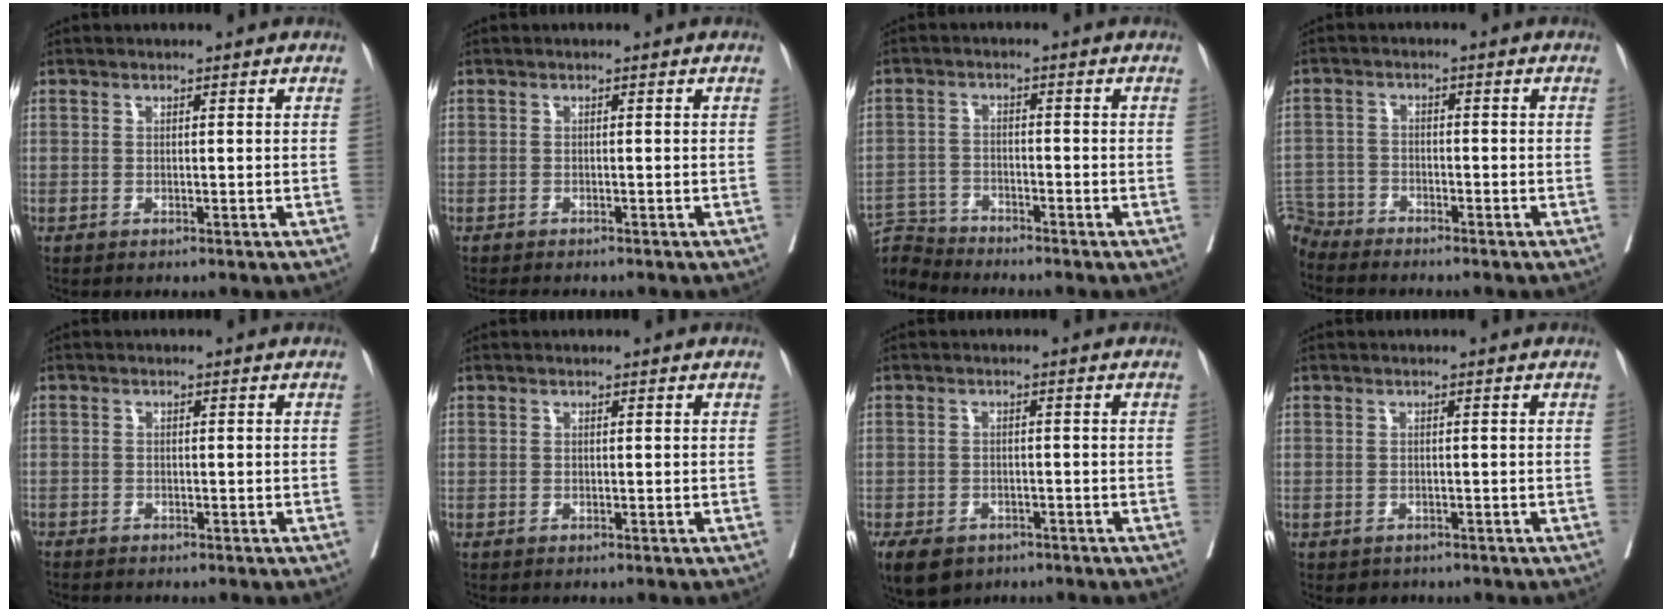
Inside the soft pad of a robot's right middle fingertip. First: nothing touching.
{"total": 3.0, "force": [-2.6, 0.7, 1.2], "torque": [-0.017, -0.007, -0.037]}
{"total": 6.3, "force": [-6.2, -0.1, -0.9], "torque": [0.014, 0.004, -0.120]}
{"total": 5.3, "force": [-5.1, 1.2, -1.0], "torque": [0.020, -0.004, -0.103]}
{"total": 2.2, "force": [-1.9, 0.9, 0.5], "torque": [-0.011, -0.002, -0.030]}
{"total": 0.0}
{"total": 11.1, "force": [-7.0, 7.0, 5.0], "torque": [-0.130, -0.016, -0.097]}
{"total": 1.9, "force": [-1.6, 0.9, 0.4], "torque": [-0.013, -0.004, -0.022]}